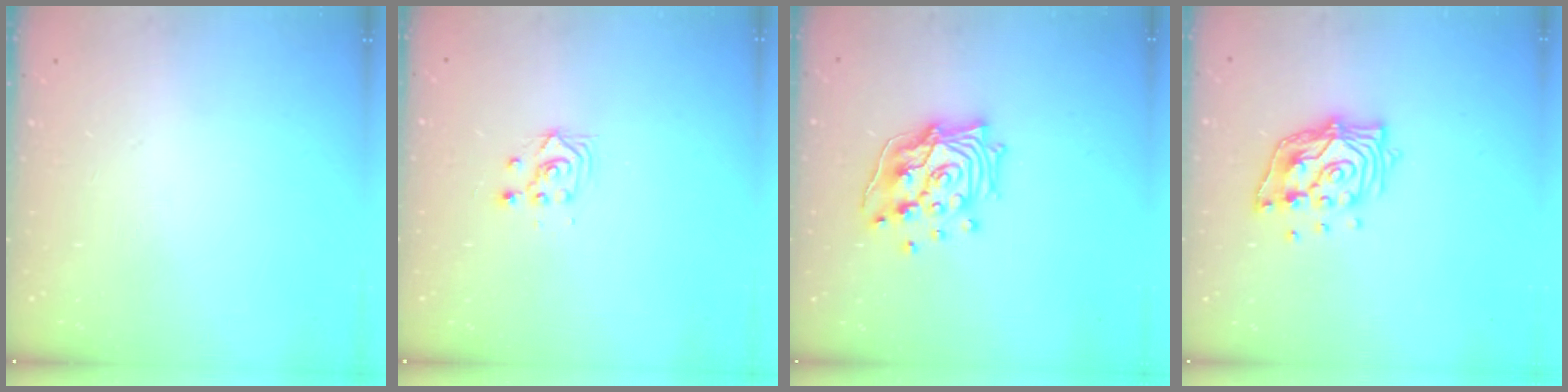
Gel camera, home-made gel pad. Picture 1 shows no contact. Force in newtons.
{"total": 2.8, "press": 2.8, "slide": 0.2}
{"total": 15.3, "press": 15.1, "slide": 2.7}
{"total": 12.4, "press": 12.4, "slide": 1.2}